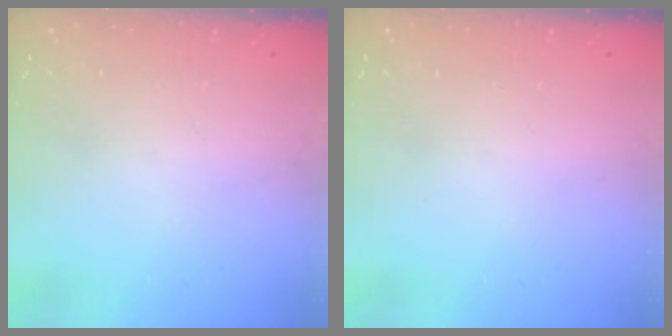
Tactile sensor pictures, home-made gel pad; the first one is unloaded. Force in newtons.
{"total": 0.0}